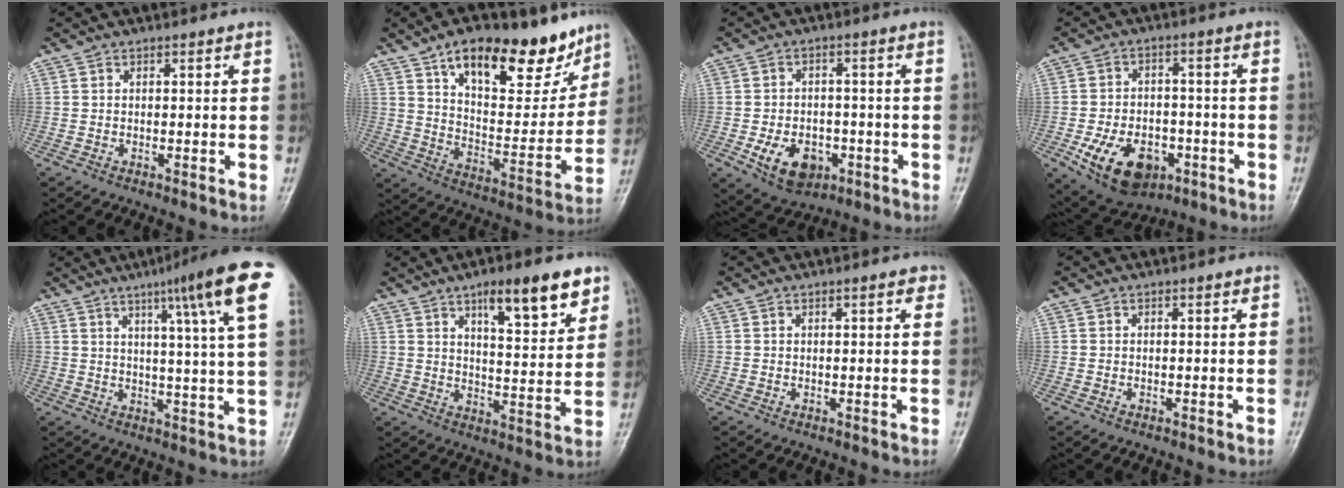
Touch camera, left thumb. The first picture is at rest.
{"total": 21.3, "force": [13.9, 9.4, 13.2], "torque": [-0.146, -0.059, 0.223]}
{"total": 9.1, "force": [-3.3, 6.4, 5.6], "torque": [-0.072, 0.013, -0.043]}
{"total": 13.2, "force": [-5.3, 8.7, 8.4], "torque": [-0.119, 0.017, -0.076]}
{"total": 16.3, "force": [7.9, 0.9, 14.2], "torque": [-0.194, -0.020, 0.095]}
{"total": 13.5, "force": [8.5, 2.2, 10.2], "torque": [-0.132, -0.040, 0.126]}
{"total": 1.8, "force": [0.9, 0.5, 1.5], "torque": [-0.016, 0.001, 0.009]}
{"total": 0.0}